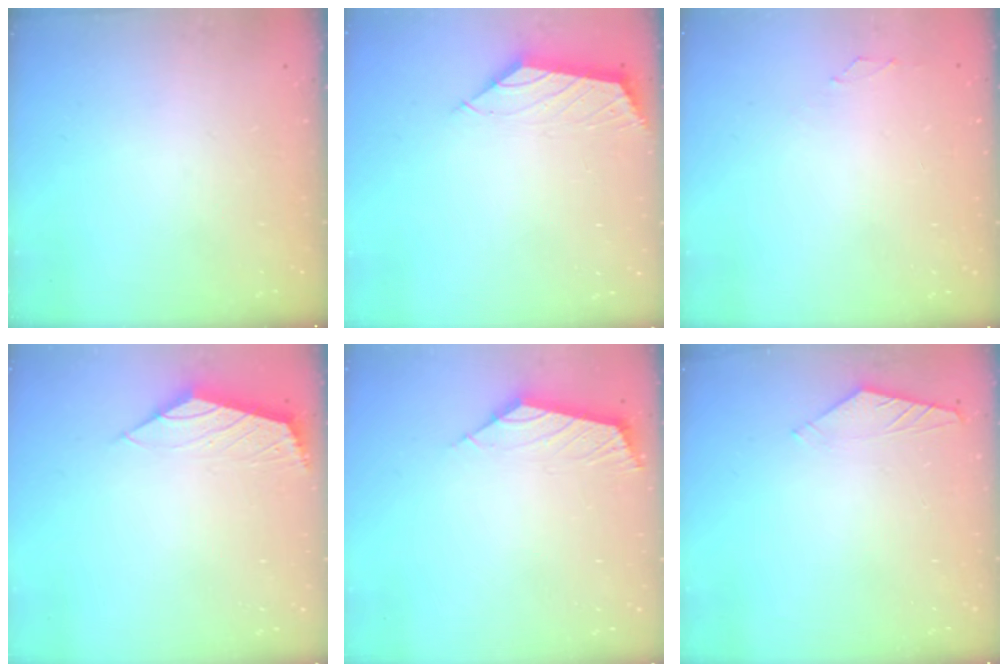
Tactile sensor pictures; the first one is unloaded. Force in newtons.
{"total": 2.0, "press": 1.9, "slide": 0.3}
{"total": 0.0}
{"total": 2.1, "press": 2.0, "slide": 0.7}
{"total": 3.0, "press": 2.9, "slide": 0.8}
{"total": 4.6, "press": 4.6, "slide": 0.6}